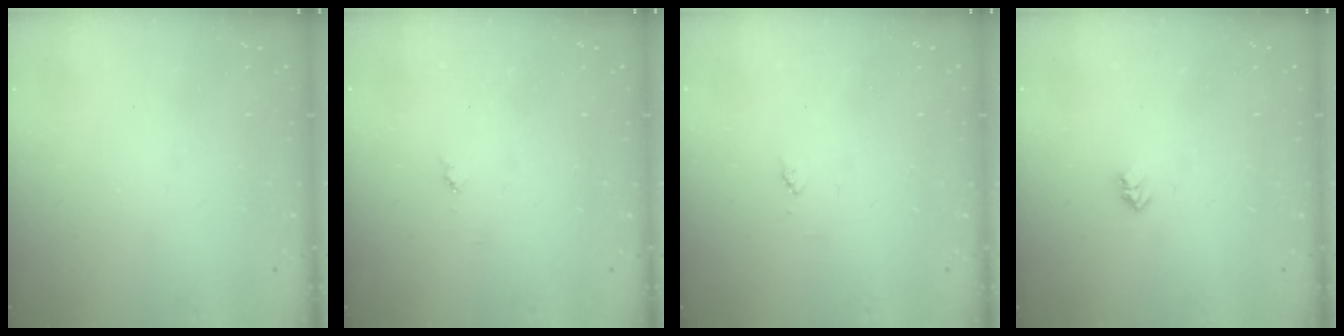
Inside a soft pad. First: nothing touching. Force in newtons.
{"total": 3.9, "press": 3.9, "slide": 0.4}
{"total": 3.6, "press": 3.6, "slide": 0.5}
{"total": 2.6, "press": 2.6, "slide": 0.4}